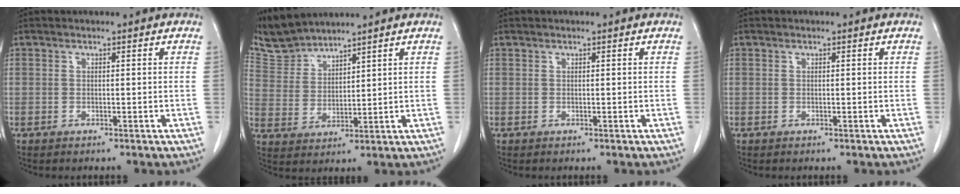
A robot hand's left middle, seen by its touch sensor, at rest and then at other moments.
{"total": 6.2, "force": [6.2, 0.5, 0.0], "torque": [-0.015, 0.008, 0.136]}
{"total": 0.0}
{"total": 0.0}